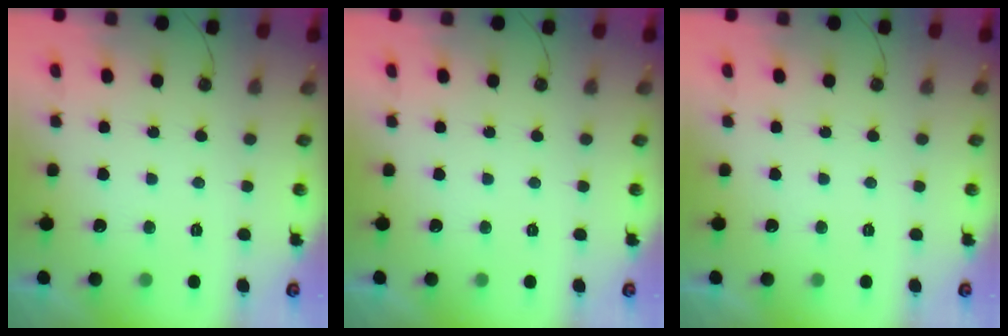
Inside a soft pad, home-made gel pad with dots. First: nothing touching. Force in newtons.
{"total": 0.0}
{"total": 0.0}